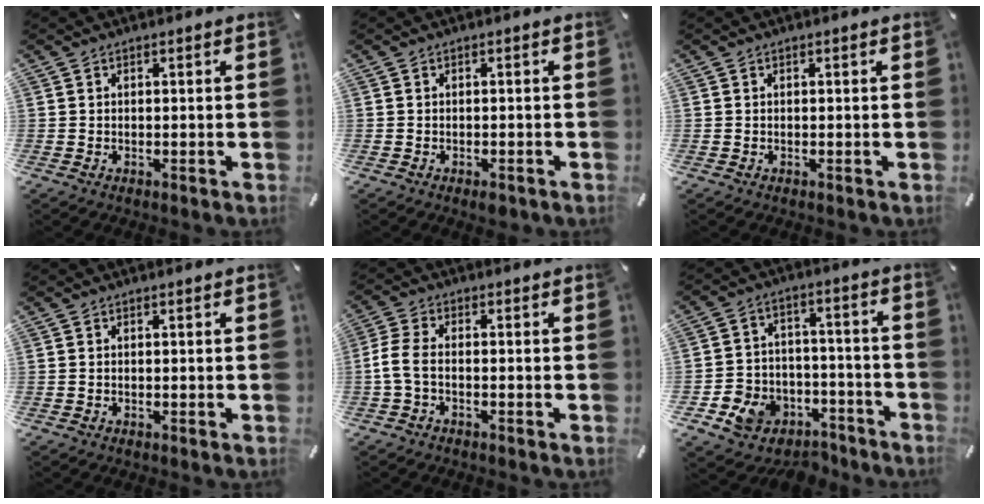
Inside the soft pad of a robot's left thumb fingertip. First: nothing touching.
{"total": 1.4, "force": [-1.0, 0.5, 0.8], "torque": [-0.015, 0.001, -0.018]}
{"total": 0.0}
{"total": 0.0}
{"total": 4.8, "force": [-1.9, 2.0, 4.0], "torque": [-0.101, -0.006, -0.038]}
{"total": 9.8, "force": [-5.4, 7.7, 2.6], "torque": [-0.036, 0.048, -0.089]}